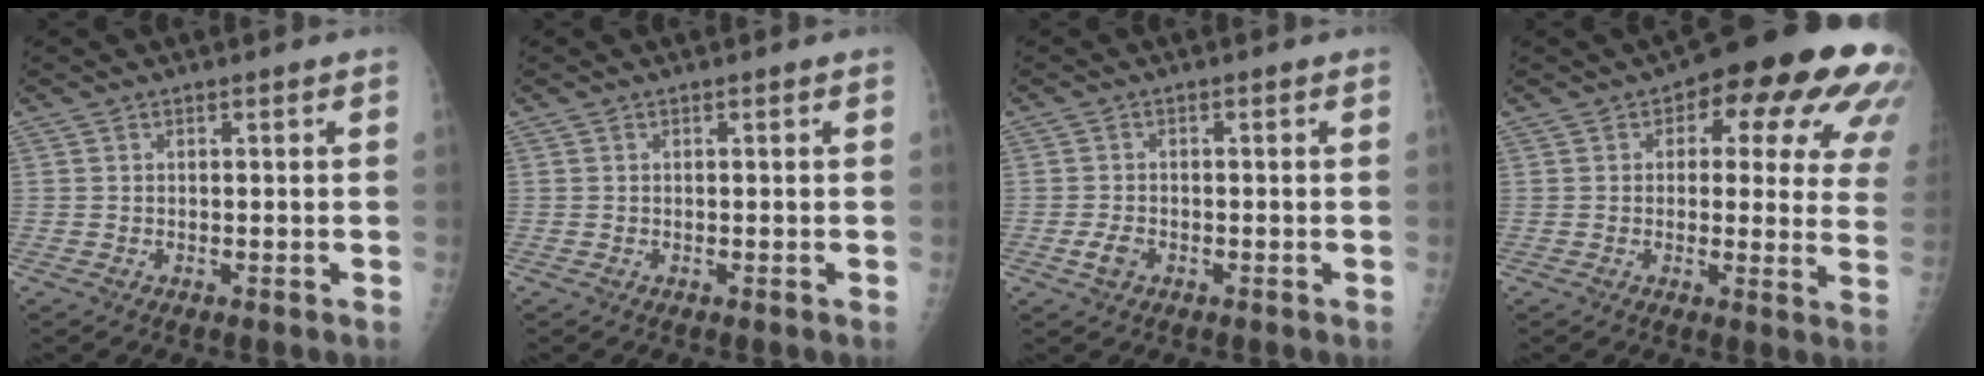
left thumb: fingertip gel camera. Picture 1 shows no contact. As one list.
[{"total": 0.0}, {"total": 2.6, "force": [-1.2, 1.7, 1.6], "torque": [-0.030, 0.004, -0.022]}, {"total": 20.0, "force": [8.9, 8.9, 15.6], "torque": [-0.145, -0.013, 0.096]}]